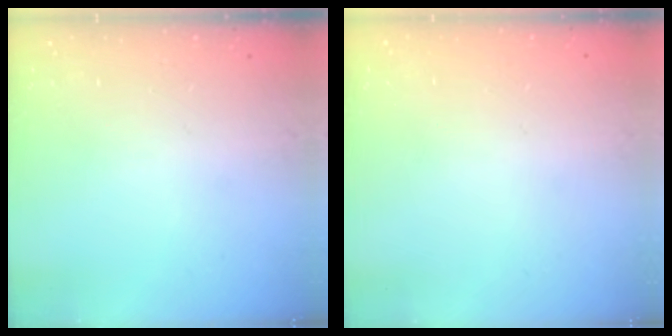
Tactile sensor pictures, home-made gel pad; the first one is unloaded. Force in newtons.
{"total": 0.0}